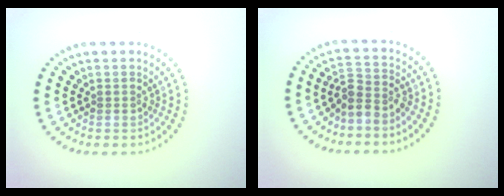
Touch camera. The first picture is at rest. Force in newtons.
{"total": 2.5, "press": 1.9, "slide": 1.6}